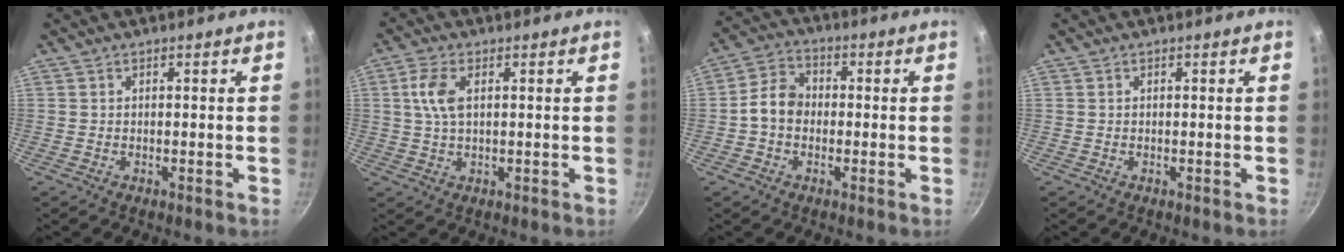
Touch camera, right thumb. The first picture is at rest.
{"total": 5.7, "force": [1.3, 3.0, 4.6], "torque": [-0.095, 0.007, 0.024]}
{"total": 6.7, "force": [-0.8, 5.3, 4.0], "torque": [-0.048, 0.024, -0.030]}
{"total": 0.0}